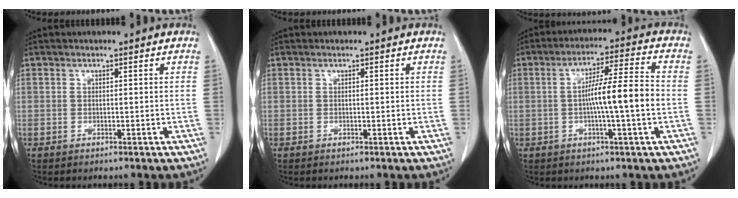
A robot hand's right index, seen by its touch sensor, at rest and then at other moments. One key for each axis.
{"total": 0.0}
{"total": 9.2, "fx": -1.1, "fy": -0.4, "fz": 9.1, "tx": -0.154, "ty": 0.011, "tz": -0.024}